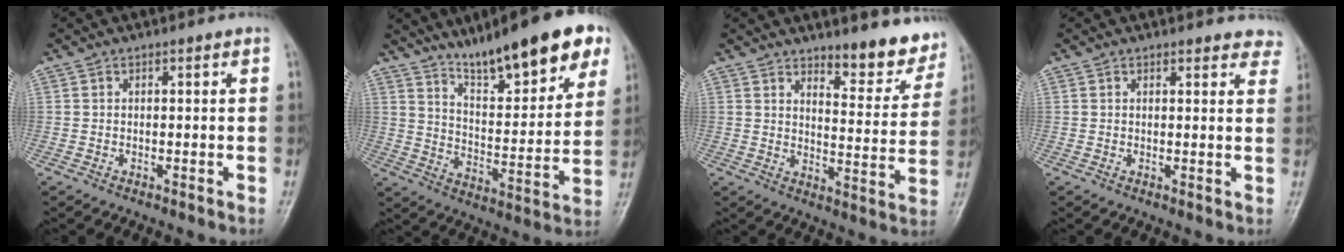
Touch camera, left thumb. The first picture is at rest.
{"total": 19.5, "force": [13.0, 4.8, 13.7], "torque": [-0.168, -0.056, 0.207]}
{"total": 10.1, "force": [8.5, 3.1, 4.5], "torque": [-0.025, -0.071, 0.110]}
{"total": 5.2, "force": [4.7, 1.8, 0.9], "torque": [0.027, -0.019, 0.032]}